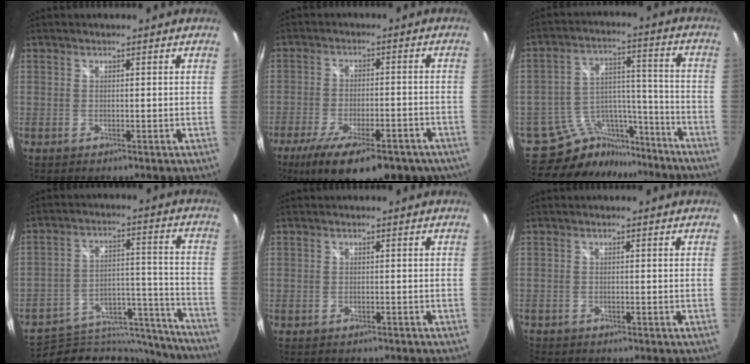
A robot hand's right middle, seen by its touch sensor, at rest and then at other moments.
{"total": 21.9, "force": [-14.5, 8.0, 14.2], "torque": [-0.250, -0.053, -0.201]}
{"total": 13.2, "force": [-11.6, 6.0, 1.7], "torque": [-0.038, 0.050, -0.180]}
{"total": 22.7, "force": [-21.1, 6.4, 5.3], "torque": [-0.079, 0.038, -0.286]}
{"total": 1.4, "force": [-1.3, 0.5, 0.3], "torque": [-0.011, -0.007, -0.018]}
{"total": 1.5, "force": [-1.3, 0.9, 0.0], "torque": [-0.007, -0.002, -0.024]}